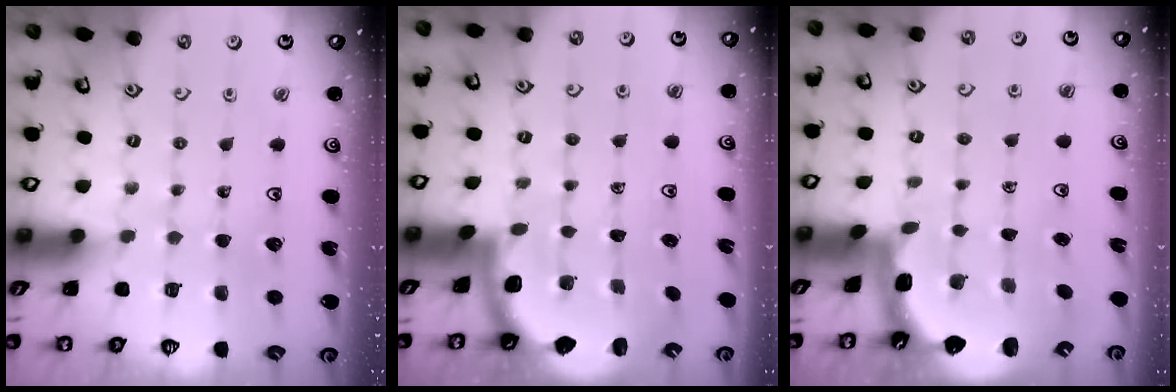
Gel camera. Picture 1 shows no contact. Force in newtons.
{"total": 1.7, "press": 1.7, "slide": 0.2}
{"total": 2.7, "press": 1.5, "slide": 2.2}